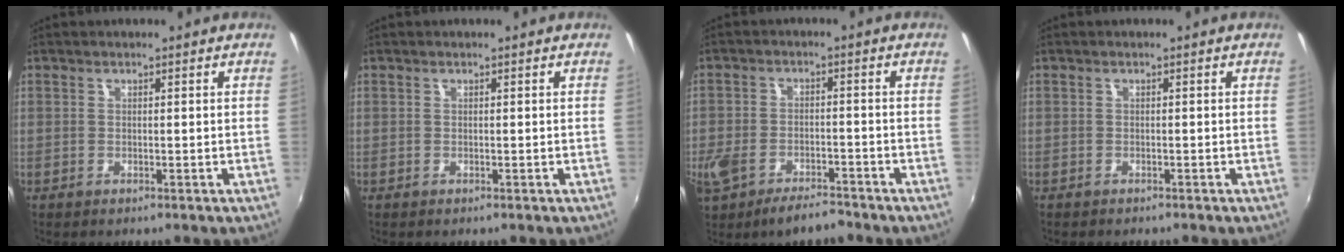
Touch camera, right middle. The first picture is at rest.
{"total": 0.0}
{"total": 9.6, "force": [-6.7, 4.7, 5.1], "torque": [-0.135, -0.020, -0.119]}
{"total": 1.1, "force": [-1.0, 0.4, 0.2], "torque": [-0.009, -0.003, -0.015]}